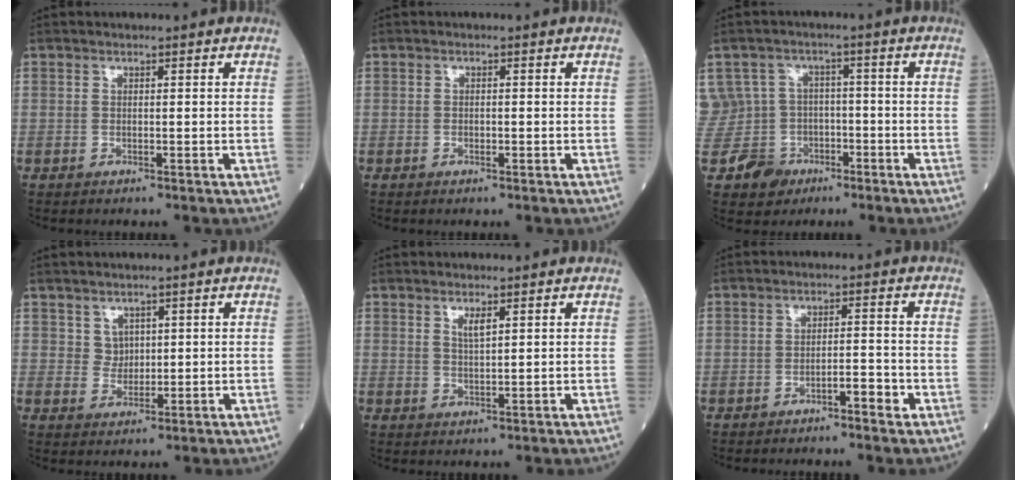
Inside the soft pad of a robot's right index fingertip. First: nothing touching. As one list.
[{"total": 0.7, "force": [-0.3, 0.3, 0.5], "torque": [-0.011, 0.001, -0.006]}, {"total": 8.4, "force": [-3.9, 7.4, 0.6], "torque": [-0.025, 0.022, -0.057]}, {"total": 2.3, "force": [1.0, 2.0, 0.6], "torque": [-0.008, 0.001, 0.018]}, {"total": 2.0, "force": [1.1, 0.2, 1.6], "torque": [-0.033, -0.003, 0.023]}, {"total": 3.1, "force": [-1.9, 0.6, 2.4], "torque": [-0.032, 0.005, -0.031]}]